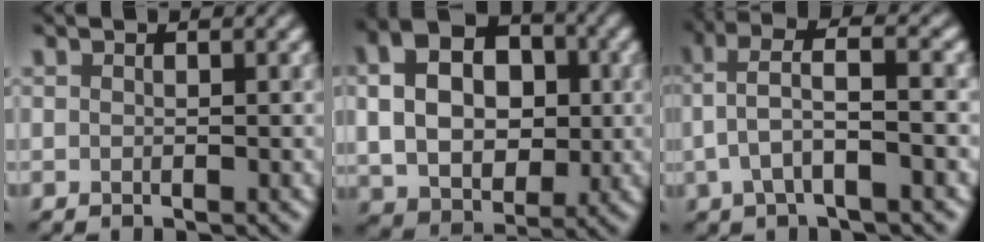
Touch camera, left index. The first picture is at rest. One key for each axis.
{"total": 9.8, "fx": 1.4, "fy": 7.0, "fz": 6.7, "tx": -0.141, "ty": 0.014, "tz": 0.022}
{"total": 5.0, "fx": 0.2, "fy": 1.3, "fz": 4.8, "tx": -0.095, "ty": 0.020, "tz": -0.001}